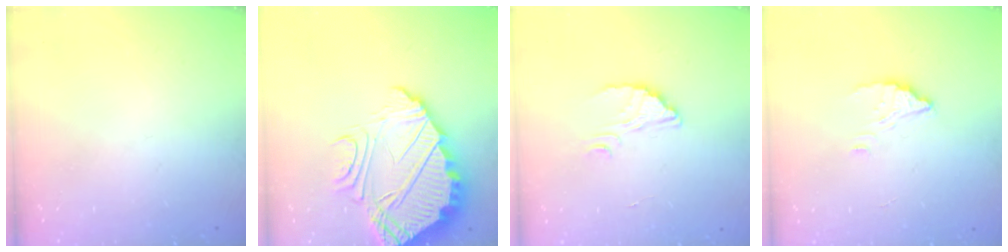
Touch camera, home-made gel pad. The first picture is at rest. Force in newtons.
{"total": 8.6, "press": 8.5, "slide": 0.6}
{"total": 2.4, "press": 2.4, "slide": 0.1}
{"total": 2.6, "press": 2.6, "slide": 0.2}